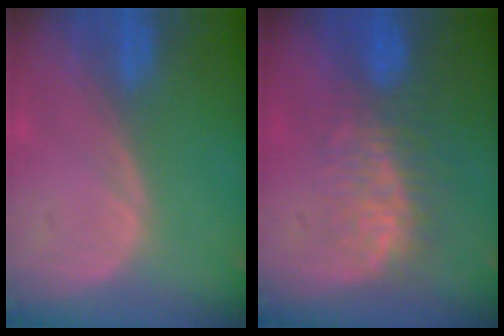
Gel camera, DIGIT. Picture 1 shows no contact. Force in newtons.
{"total": 7.6, "press": 7.1, "slide": 2.8}